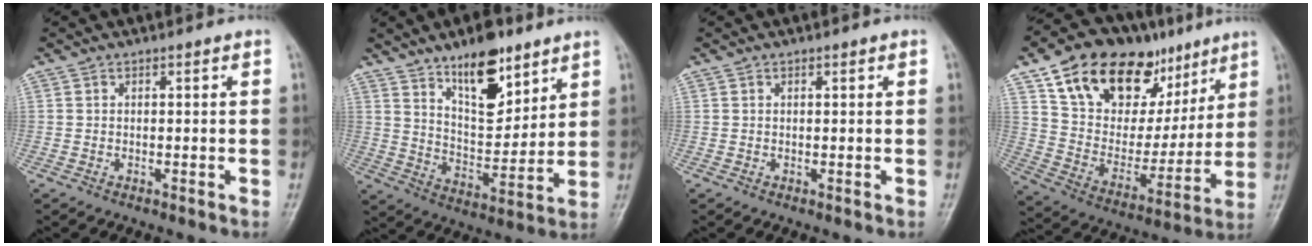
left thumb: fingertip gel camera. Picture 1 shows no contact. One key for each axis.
{"total": 13.8, "fx": 8.8, "fy": 6.0, "fz": 8.7, "tx": -0.102, "ty": -0.062, "tz": 0.152}
{"total": 0.7, "fx": 0.3, "fy": 0.2, "fz": 0.6, "tx": -0.011, "ty": 0.002, "tz": 0.004}
{"total": 26.1, "fx": 14.1, "fy": 15.3, "fz": 15.8, "tx": -0.215, "ty": -0.017, "tz": 0.248}